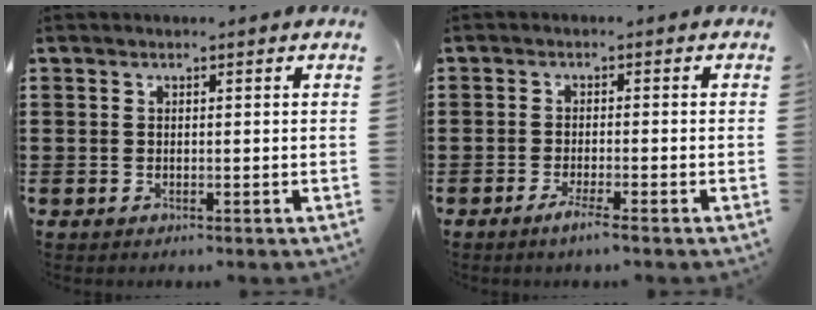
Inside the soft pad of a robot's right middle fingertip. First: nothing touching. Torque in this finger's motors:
{"motor_torque": [0.79, -0.22, 0.11, 0.12]}